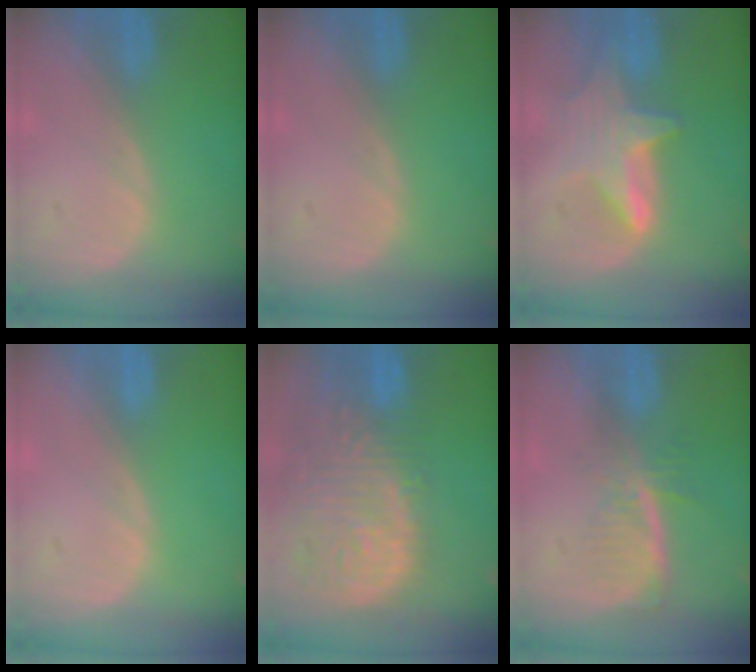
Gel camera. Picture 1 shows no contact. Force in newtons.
{"total": 0.0}
{"total": 6.6, "press": 6.2, "slide": 2.1}
{"total": 0.0}
{"total": 14.5, "press": 11.9, "slide": 8.2}
{"total": 5.9, "press": 5.1, "slide": 3.0}